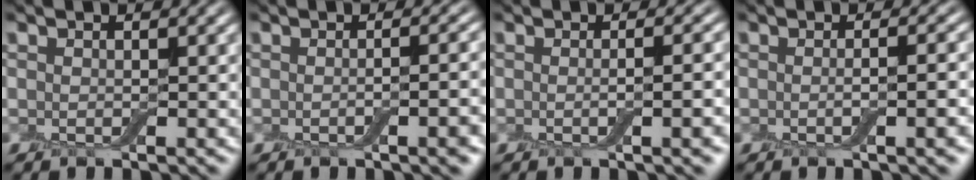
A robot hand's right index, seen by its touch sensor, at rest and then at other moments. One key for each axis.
{"total": 4.6, "fx": -1.0, "fy": 1.7, "fz": 4.1, "tx": -0.027, "ty": 0.007, "tz": -0.013}
{"total": 4.7, "fx": -0.5, "fy": 1.8, "fz": 4.3, "tx": -0.024, "ty": 0.011, "tz": -0.012}
{"total": 4.2, "fx": -0.5, "fy": 1.5, "fz": 3.9, "tx": -0.025, "ty": 0.009, "tz": -0.013}